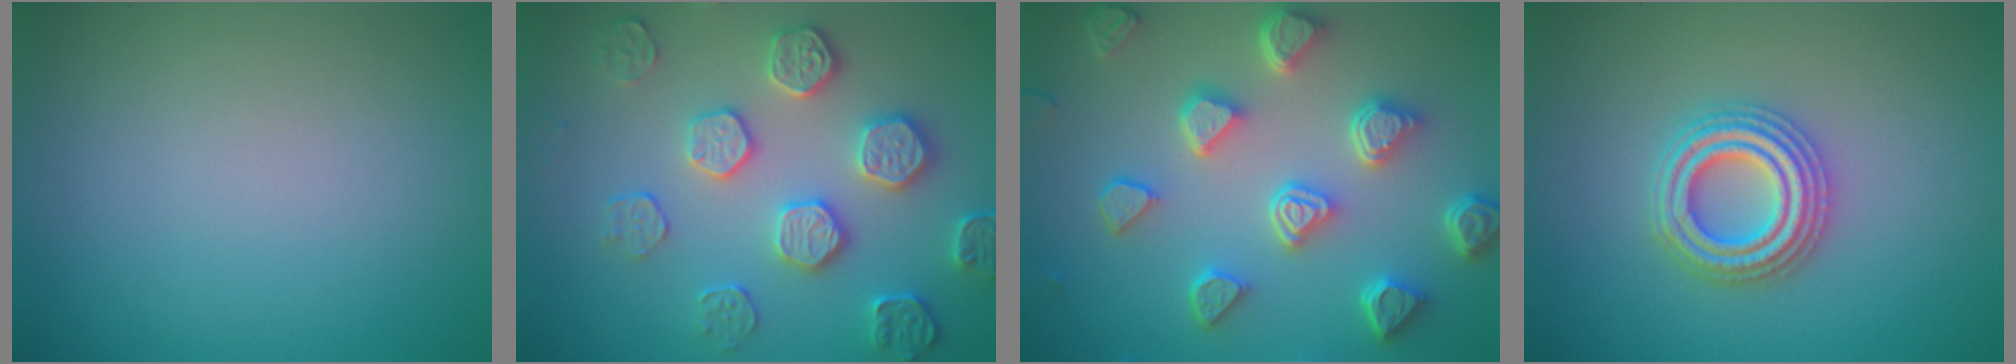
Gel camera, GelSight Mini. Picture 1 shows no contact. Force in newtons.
{"total": 4.7, "press": 4.3, "slide": 1.8}
{"total": 6.7, "press": 5.3, "slide": 4.0}
{"total": 4.3, "press": 4.2, "slide": 0.7}